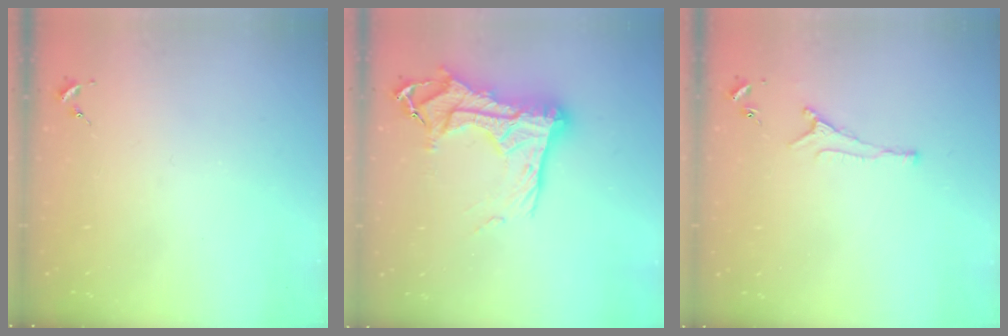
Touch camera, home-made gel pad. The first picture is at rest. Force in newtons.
{"total": 21.2, "press": 21.1, "slide": 1.9}
{"total": 6.0, "press": 5.9, "slide": 0.8}